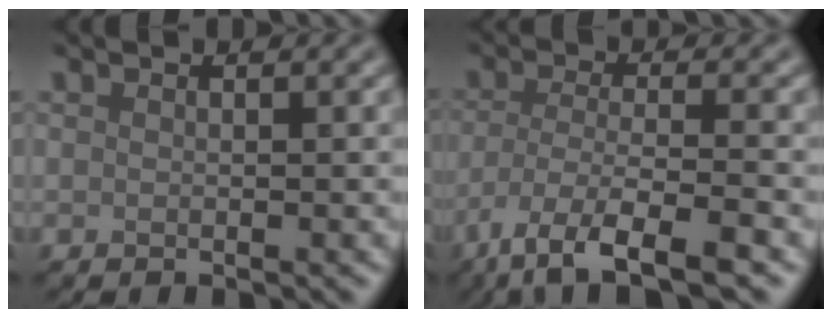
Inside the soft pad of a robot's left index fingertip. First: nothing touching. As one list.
[{"total": 7.6, "force": [-4.9, 1.7, 5.5], "torque": [-0.098, -0.010, -0.093]}]